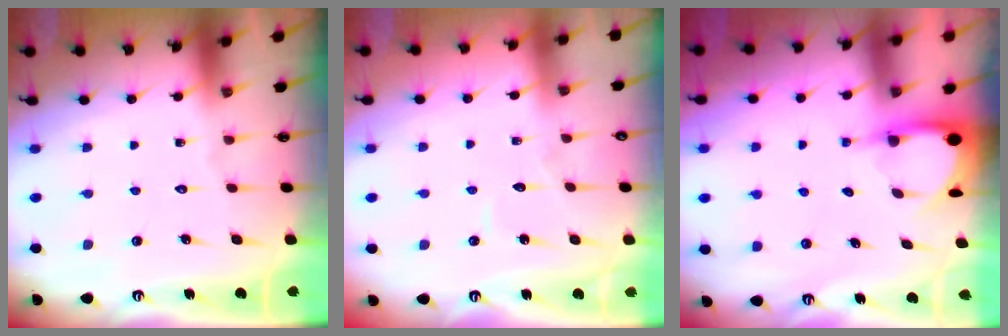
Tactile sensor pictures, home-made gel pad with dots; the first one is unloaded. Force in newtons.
{"total": 2.9, "press": 2.9, "slide": 0.3}
{"total": 3.6, "press": 3.6, "slide": 0.3}